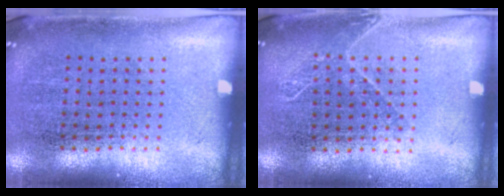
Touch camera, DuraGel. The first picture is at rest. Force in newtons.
{"total": 1.0, "press": 0.9, "slide": 0.3}